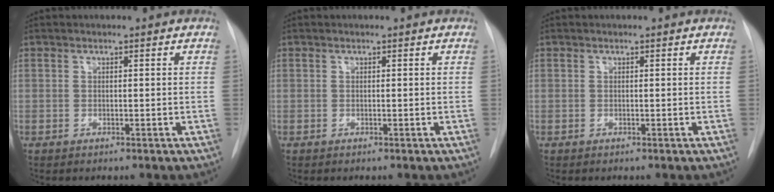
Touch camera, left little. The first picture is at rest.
{"total": 0.0}
{"total": 0.0}